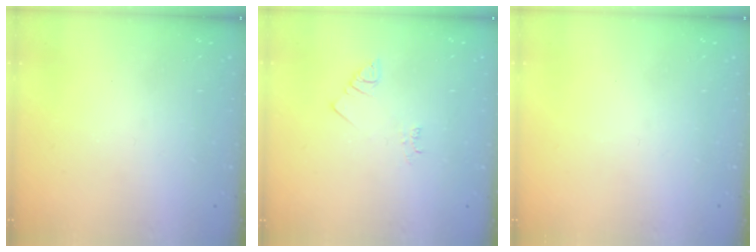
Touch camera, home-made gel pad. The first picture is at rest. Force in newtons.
{"total": 2.5, "press": 2.5, "slide": 0.5}
{"total": 0.0}